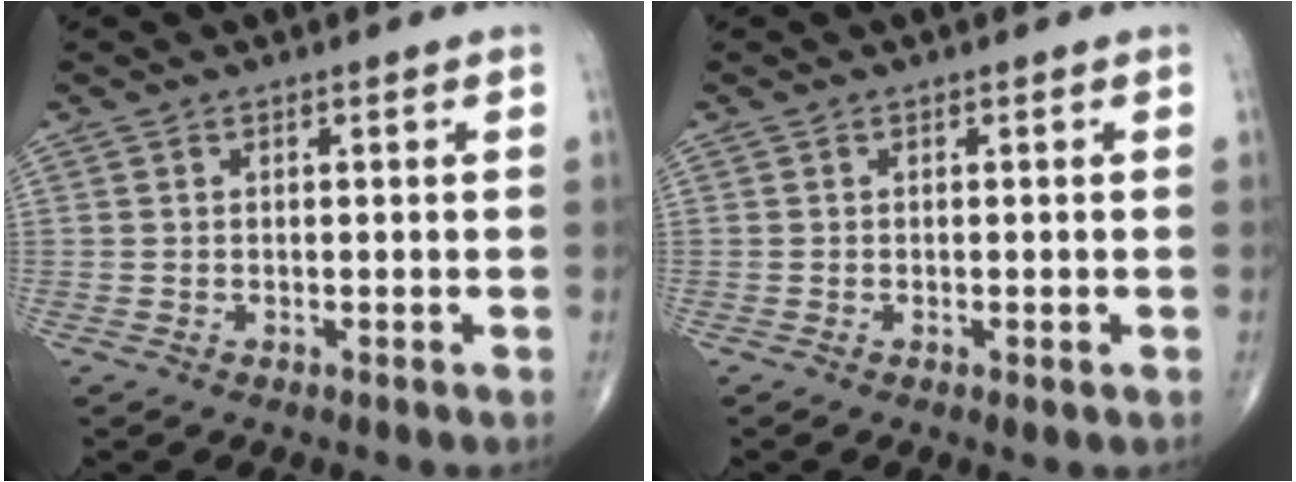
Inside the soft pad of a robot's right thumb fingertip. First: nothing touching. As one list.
[{"total": 1.0, "force": [-0.3, 0.3, 0.9], "torque": [-0.011, -0.003, -0.003]}]